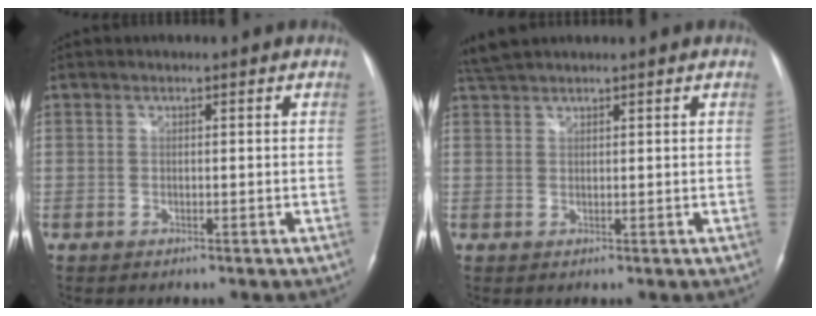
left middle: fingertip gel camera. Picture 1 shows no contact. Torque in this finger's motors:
{"motor_torque": [0.21, -0.13, -0.04, 0.01]}